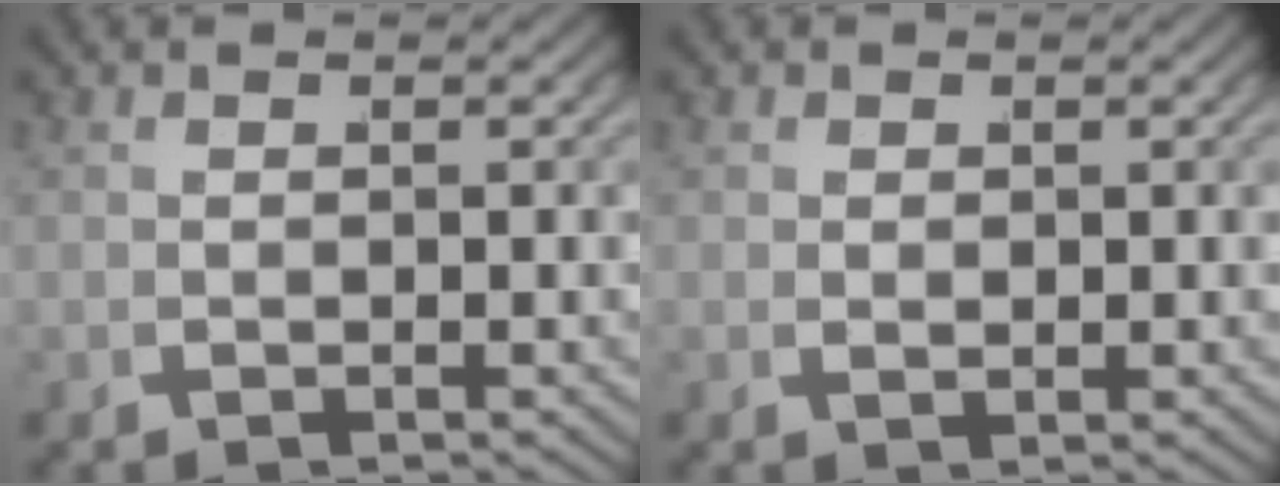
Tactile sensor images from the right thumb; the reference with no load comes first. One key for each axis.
{"total": 0.8, "fx": 0.3, "fy": 0.7, "fz": 0.3, "tx": -0.003, "ty": -0.008, "tz": 0.013}